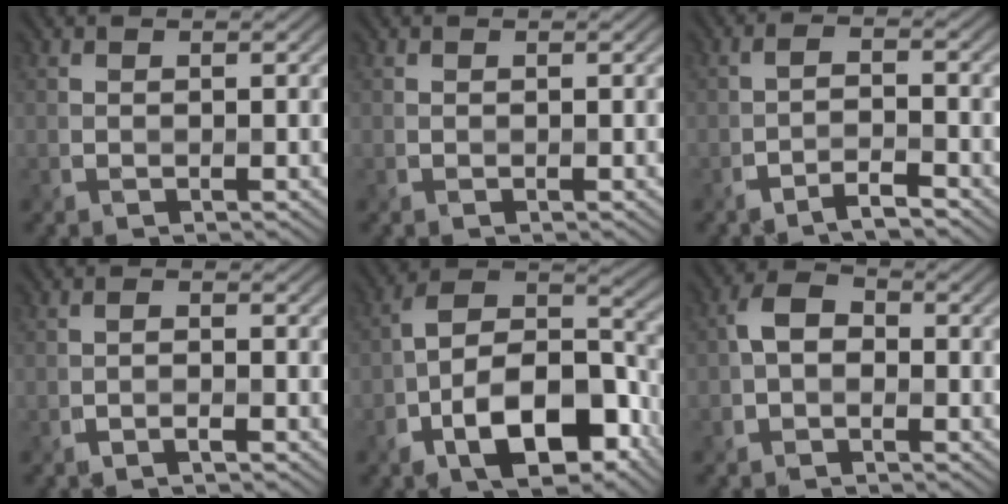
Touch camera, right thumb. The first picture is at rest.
{"total": 0.0}
{"total": 3.3, "force": [-2.6, 0.4, 2.1], "torque": [-0.037, 0.011, -0.059]}
{"total": 1.2, "force": [-0.8, 0.2, 0.9], "torque": [-0.012, 0.007, -0.022]}
{"total": 14.6, "force": [-6.8, 7.5, 10.5], "torque": [-0.168, -0.010, -0.123]}
{"total": 2.7, "force": [-0.9, 1.9, 1.8], "torque": [-0.039, 0.011, -0.022]}